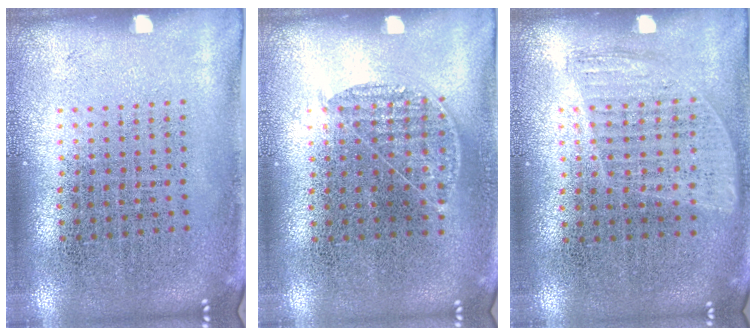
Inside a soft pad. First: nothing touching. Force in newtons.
{"total": 0.8, "press": 0.7, "slide": 0.5}
{"total": 0.9, "press": 0.8, "slide": 0.4}